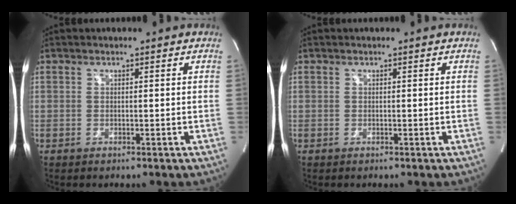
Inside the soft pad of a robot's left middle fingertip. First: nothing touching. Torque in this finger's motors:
{"motor_torque": [0.05, 0.05, 0.01, 0.00]}